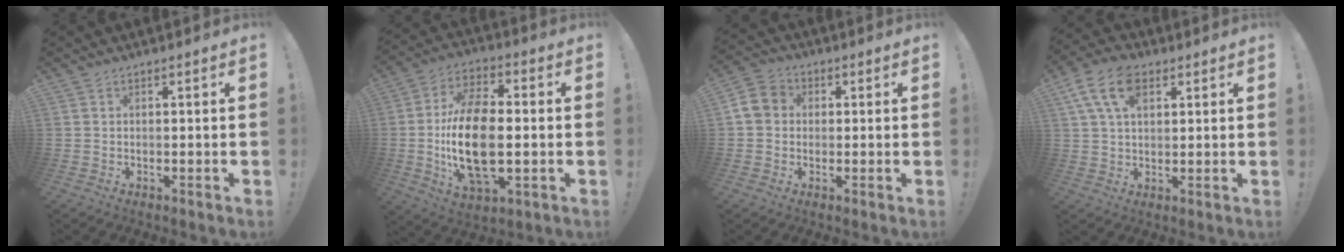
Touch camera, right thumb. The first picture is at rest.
{"total": 19.7, "force": [-1.7, 10.7, 16.5], "torque": [-0.325, -0.002, -0.029]}
{"total": 7.0, "force": [0.2, 6.2, 3.3], "torque": [-0.065, 0.015, 0.005]}
{"total": 11.5, "force": [4.8, 6.7, 7.9], "torque": [-0.147, 0.002, 0.091]}